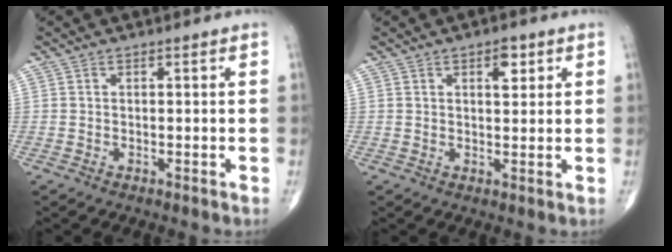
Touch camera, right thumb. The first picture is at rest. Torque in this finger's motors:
{"motor_torque": [-0.21, 0.37, 0.44, 0.12, 0.04]}